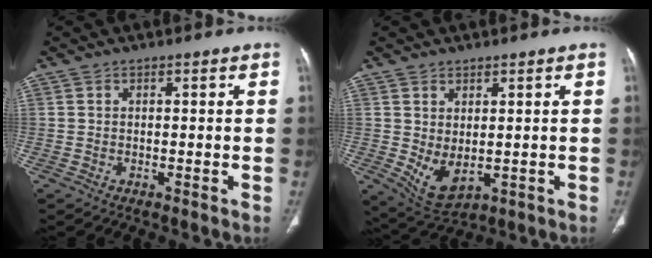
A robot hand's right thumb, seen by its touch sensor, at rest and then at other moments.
{"total": 6.6, "force": [-0.3, 3.7, 5.5], "torque": [-0.091, -0.010, 0.021]}